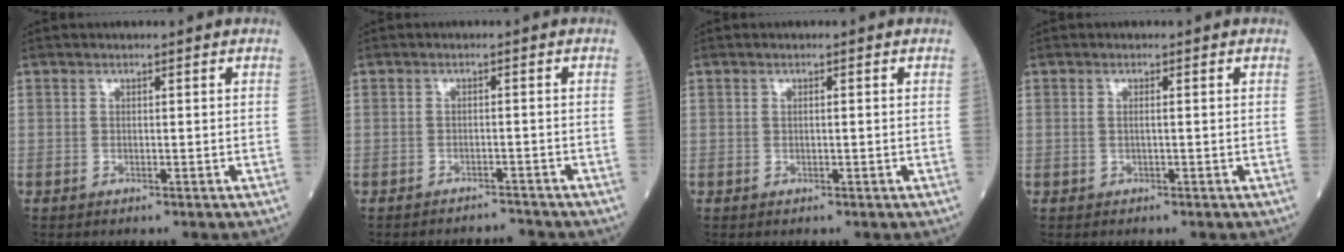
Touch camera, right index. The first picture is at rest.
{"total": 2.2, "force": [-2.1, 0.2, -0.5], "torque": [0.020, -0.004, -0.026]}
{"total": 0.7, "force": [0.1, 0.1, 0.7], "torque": [-0.011, 0.000, 0.002]}
{"total": 0.8, "force": [0.1, 0.1, 0.8], "torque": [-0.020, -0.001, 0.000]}